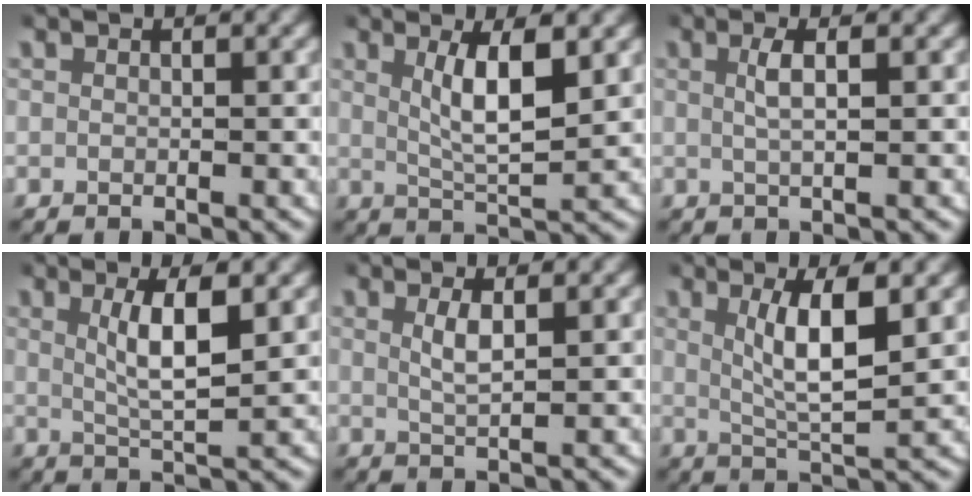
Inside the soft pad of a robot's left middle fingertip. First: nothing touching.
{"total": 4.6, "force": [1.3, 1.1, 4.2], "torque": [-0.072, -0.008, 0.029]}
{"total": 1.9, "force": [0.5, 0.0, 1.8], "torque": [-0.038, 0.003, 0.009]}
{"total": 4.0, "force": [1.0, 0.7, 3.8], "torque": [-0.067, -0.006, 0.024]}
{"total": 1.9, "force": [0.7, 0.1, 1.8], "torque": [-0.040, -0.004, 0.017]}
{"total": 5.0, "force": [1.4, 1.0, 4.7], "torque": [-0.080, -0.006, 0.029]}